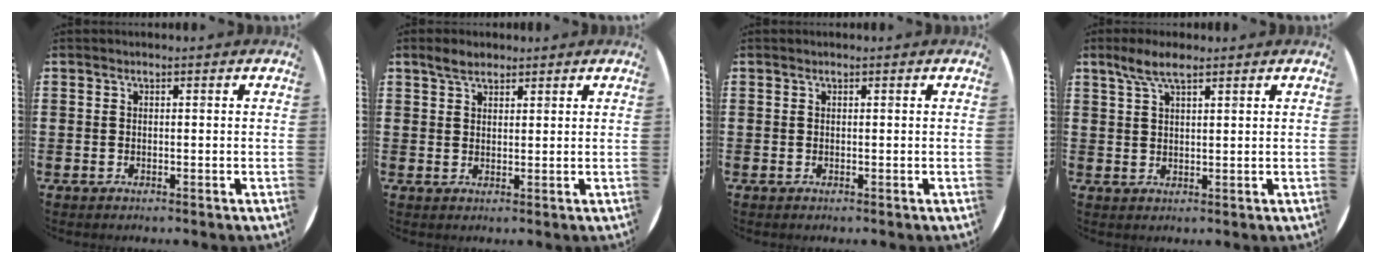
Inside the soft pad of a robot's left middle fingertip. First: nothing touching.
{"total": 2.7, "force": [2.3, 1.2, 0.9], "torque": [-0.012, 0.003, 0.042]}
{"total": 0.0}
{"total": 4.4, "force": [3.0, 1.3, 2.9], "torque": [-0.054, 0.005, 0.052]}